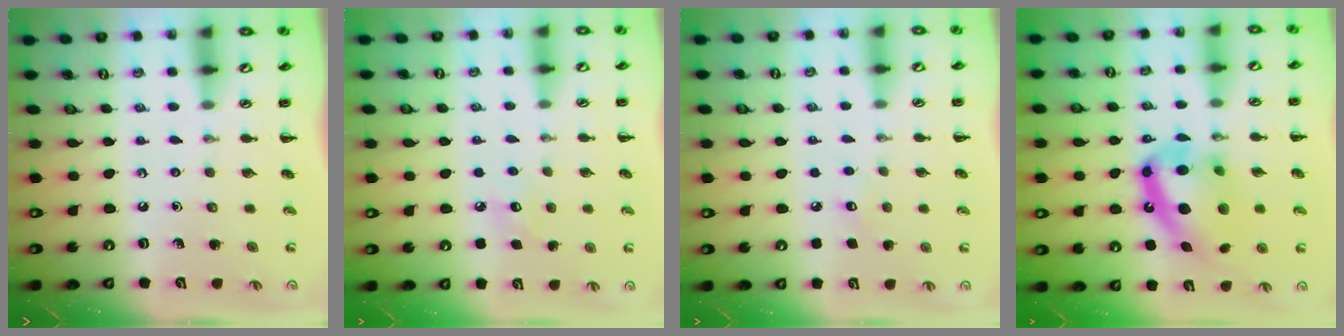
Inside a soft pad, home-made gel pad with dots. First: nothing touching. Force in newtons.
{"total": 6.2, "press": 5.9, "slide": 1.7}
{"total": 5.1, "press": 5.0, "slide": 1.2}
{"total": 17.7, "press": 17.3, "slide": 3.8}